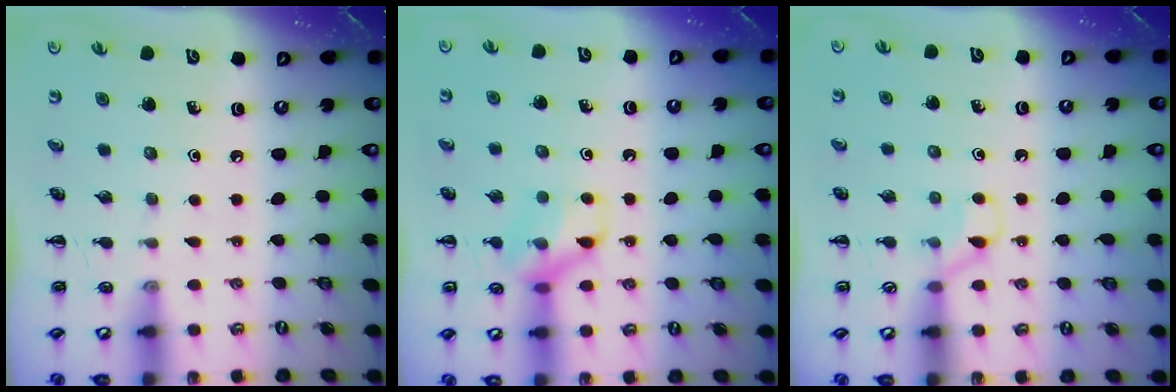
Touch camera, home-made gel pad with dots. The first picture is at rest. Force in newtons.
{"total": 11.3, "press": 11.2, "slide": 1.0}
{"total": 3.9, "press": 3.7, "slide": 1.3}